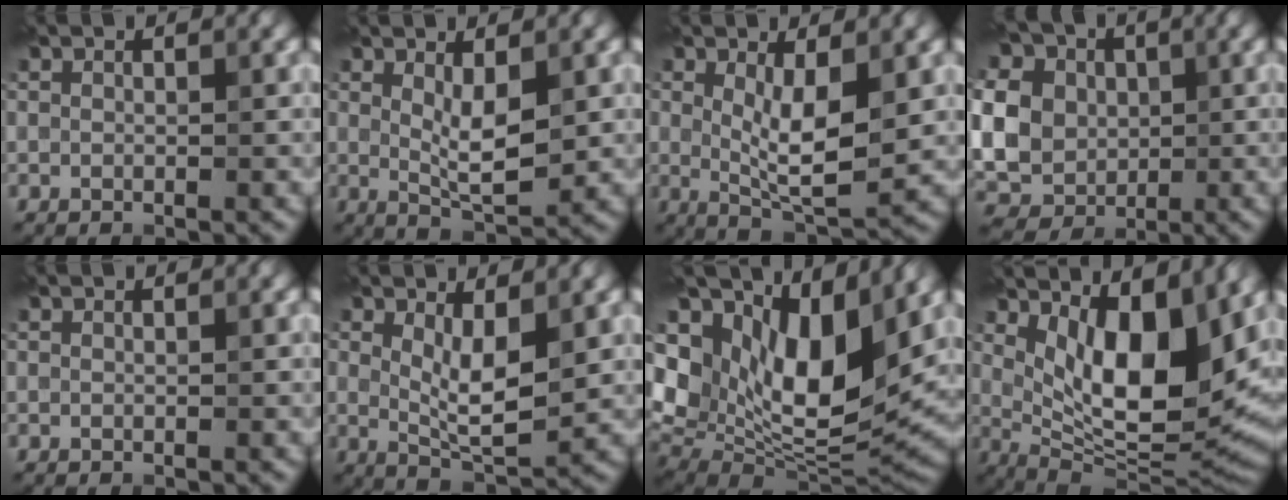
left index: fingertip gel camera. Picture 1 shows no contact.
{"total": 4.0, "force": [0.6, 1.3, 3.8], "torque": [-0.070, -0.008, 0.016]}
{"total": 5.4, "force": [0.6, 1.9, 5.0], "torque": [-0.096, -0.012, 0.015]}
{"total": 18.9, "force": [3.2, 16.3, 9.0], "torque": [-0.233, 0.015, 0.025]}
{"total": 0.0}
{"total": 4.6, "force": [0.8, 1.9, 4.2], "torque": [-0.082, -0.010, 0.020]}
{"total": 14.2, "force": [4.2, 7.6, 11.2], "torque": [-0.208, 0.008, 0.076]}
{"total": 12.1, "force": [3.3, 5.1, 10.5], "torque": [-0.152, -0.012, 0.059]}